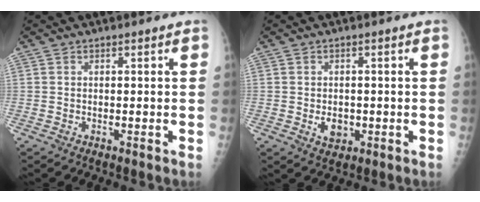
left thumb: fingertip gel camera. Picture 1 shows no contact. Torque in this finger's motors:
{"motor_torque": [0.44, 0.51, 0.44, 0.08, 0.01]}